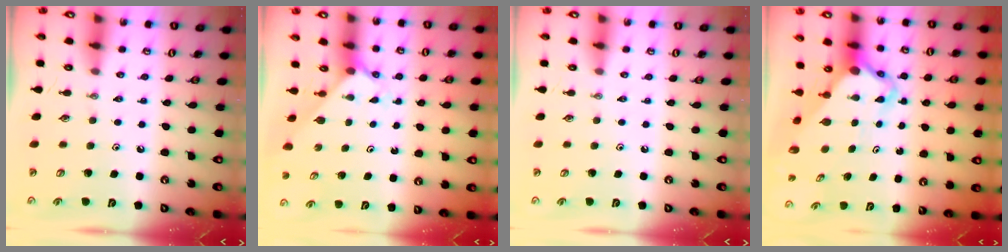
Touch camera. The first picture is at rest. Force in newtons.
{"total": 2.0, "press": 2.0, "slide": 0.2}
{"total": 0.0}
{"total": 5.1, "press": 5.0, "slide": 0.4}